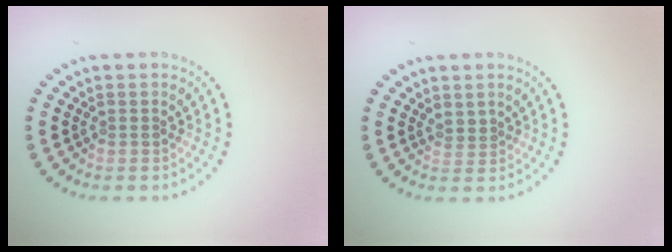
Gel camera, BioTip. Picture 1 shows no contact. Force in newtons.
{"total": 1.0, "press": 0.6, "slide": 0.8}